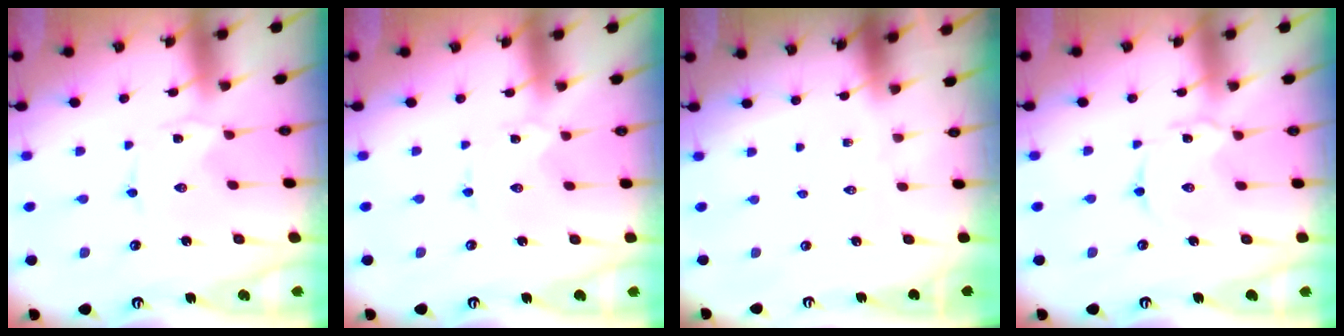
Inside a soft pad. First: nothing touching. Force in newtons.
{"total": 1.3, "press": 1.3, "slide": 0.3}
{"total": 0.0}
{"total": 2.6, "press": 2.6, "slide": 0.3}